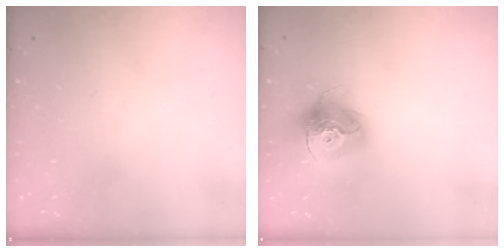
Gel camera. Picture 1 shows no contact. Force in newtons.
{"total": 15.2, "press": 15.2, "slide": 1.3}